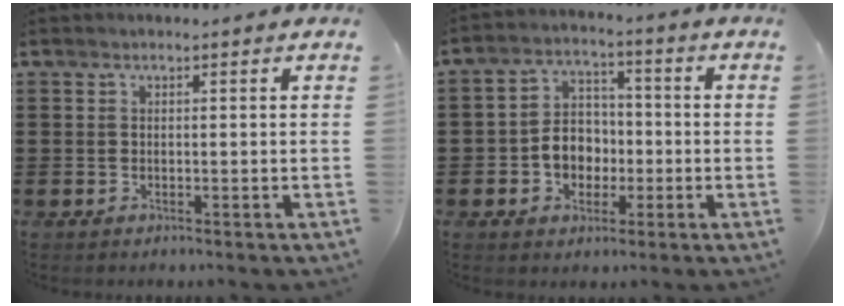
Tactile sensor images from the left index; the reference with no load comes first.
{"total": 5.4, "force": [-1.8, 4.3, 2.8], "torque": [-0.067, 0.012, -0.037]}